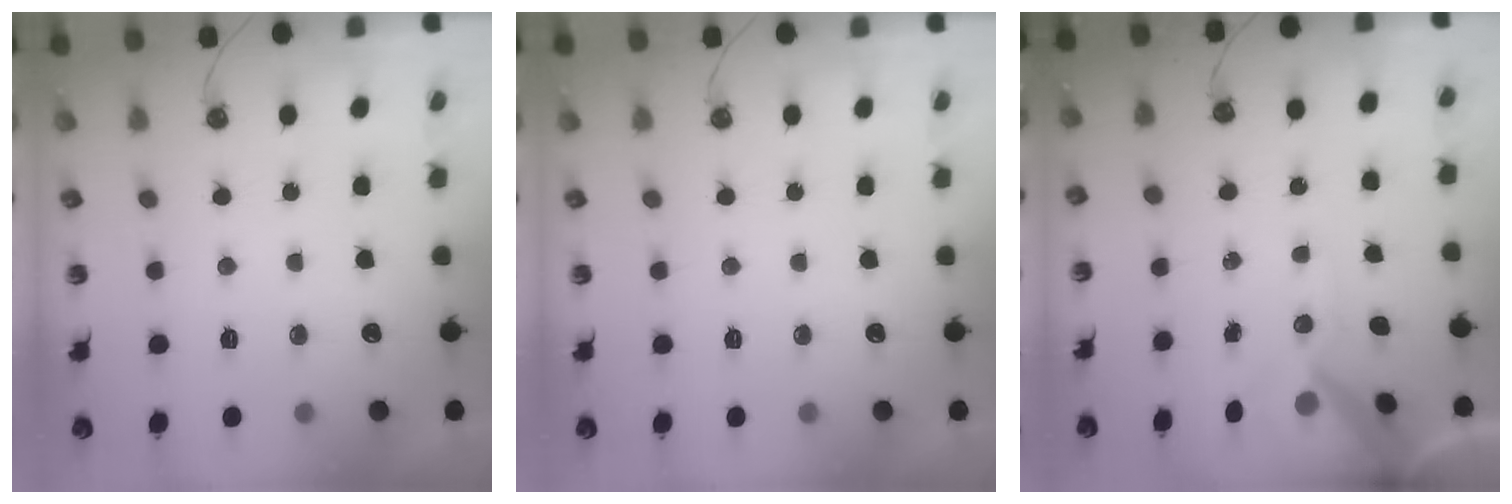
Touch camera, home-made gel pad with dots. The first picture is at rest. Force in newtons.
{"total": 0.0}
{"total": 11.1, "press": 10.9, "slide": 1.8}